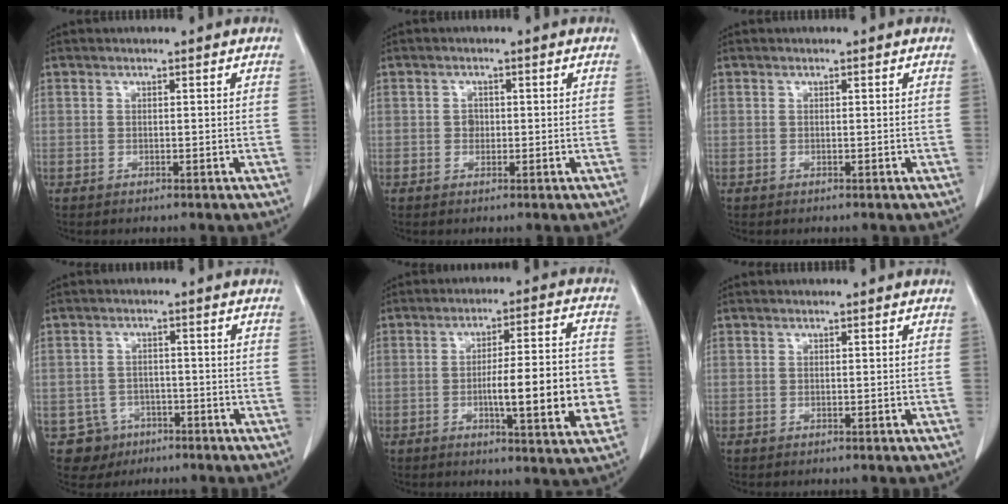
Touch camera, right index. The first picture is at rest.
{"total": 1.4, "force": [-0.1, 1.2, 0.7], "torque": [-0.010, 0.003, -0.001]}
{"total": 0.0}
{"total": 5.0, "force": [-2.4, 4.4, -0.1], "torque": [0.005, 0.013, -0.032]}
{"total": 13.9, "force": [-2.6, 1.9, 13.5], "torque": [-0.195, 0.007, -0.037]}
{"total": 0.0}